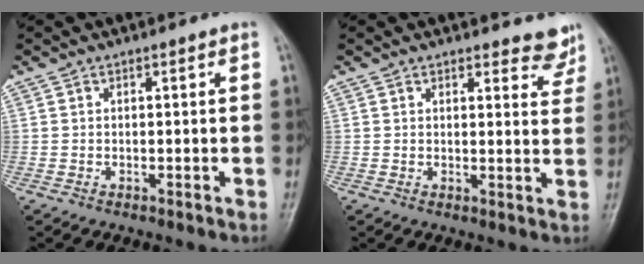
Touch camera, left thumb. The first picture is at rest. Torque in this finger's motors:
{"motor_torque": [-0.11, -0.11, -0.17, -0.25, 0.03]}